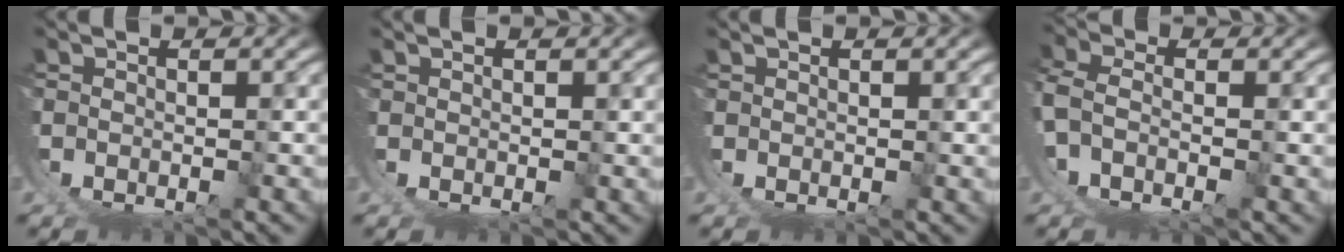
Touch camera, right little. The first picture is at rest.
{"total": 0.0}
{"total": 0.0}
{"total": 3.3, "force": [-1.1, 1.6, 2.7], "torque": [-0.068, -0.014, -0.016]}